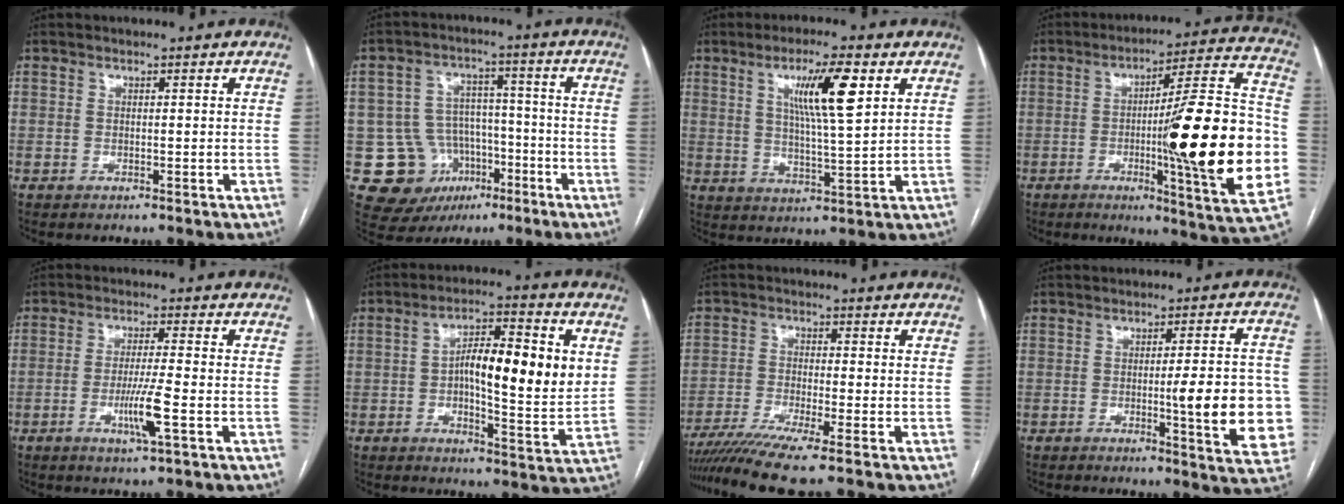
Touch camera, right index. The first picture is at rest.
{"total": 12.0, "force": [-4.4, 10.7, 3.3], "torque": [-0.059, 0.044, -0.053]}
{"total": 9.7, "force": [3.9, 0.6, 8.9], "torque": [-0.157, 0.002, 0.065]}
{"total": 24.8, "force": [-4.0, 0.6, 24.5], "torque": [-0.307, -0.005, -0.060]}
{"total": 6.2, "force": [-2.1, -0.4, 5.9], "torque": [-0.110, -0.014, -0.039]}
{"total": 13.9, "force": [2.0, 3.3, 13.4], "torque": [-0.207, 0.016, 0.025]}
{"total": 8.8, "force": [-6.8, -1.1, 5.6], "torque": [-0.092, -0.024, -0.116]}
{"total": 11.7, "force": [-1.9, 1.8, 11.4], "torque": [-0.125, 0.000, -0.022]}